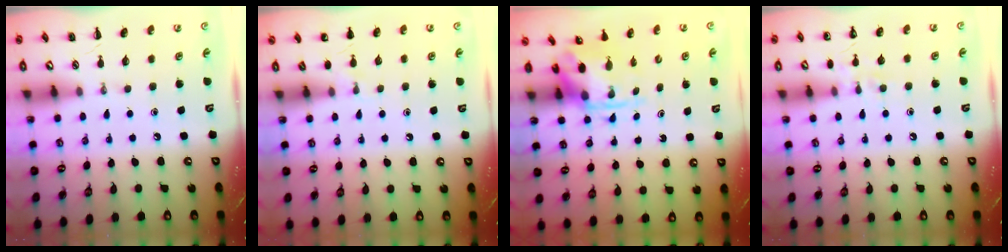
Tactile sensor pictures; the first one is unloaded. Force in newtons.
{"total": 3.8, "press": 3.6, "slide": 1.3}
{"total": 3.9, "press": 3.8, "slide": 0.8}
{"total": 6.6, "press": 6.4, "slide": 1.7}